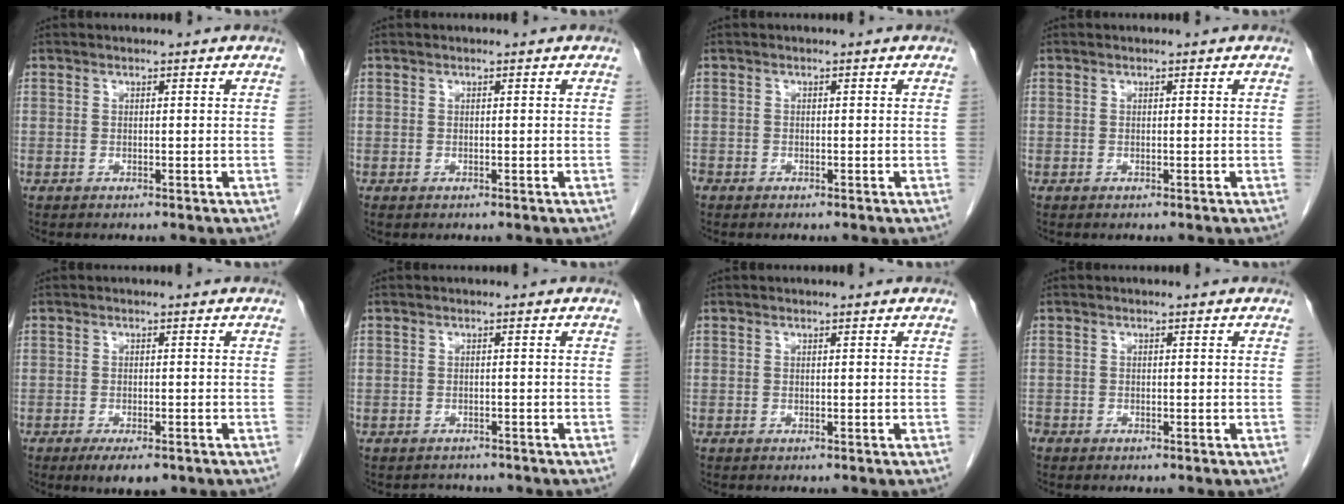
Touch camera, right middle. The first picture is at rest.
{"total": 0.0}
{"total": 0.9, "force": [-0.7, 0.6, 0.2], "torque": [-0.008, 0.002, -0.014]}
{"total": 0.0}
{"total": 4.7, "force": [-3.2, 1.5, 3.2], "torque": [-0.047, -0.006, -0.045]}
{"total": 2.3, "force": [-2.0, 1.1, -0.3], "torque": [0.001, 0.001, -0.031]}
{"total": 0.0}
{"total": 1.1, "force": [-0.9, 0.6, 0.3], "torque": [-0.009, 0.001, -0.017]}